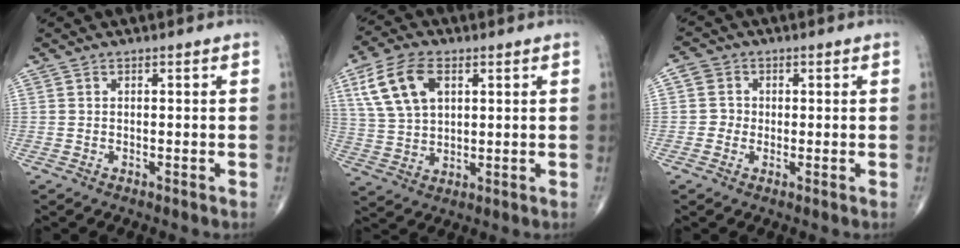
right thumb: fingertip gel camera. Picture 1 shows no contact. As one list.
[{"total": 11.4, "force": [4.4, 6.7, 8.2], "torque": [-0.158, 0.000, 0.088]}, {"total": 3.2, "force": [-0.2, 3.1, 0.8], "torque": [0.006, 0.007, -0.009]}]